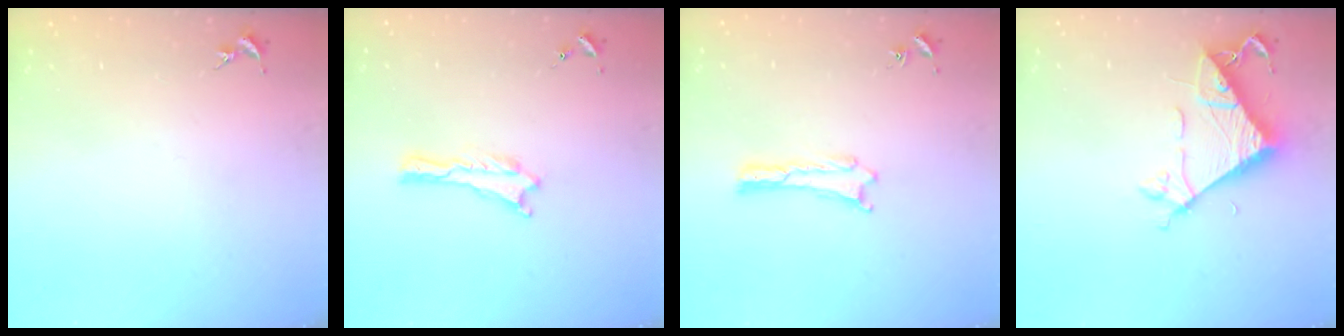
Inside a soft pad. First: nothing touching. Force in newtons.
{"total": 0.0}
{"total": 0.0}
{"total": 8.3, "press": 8.3, "slide": 0.8}